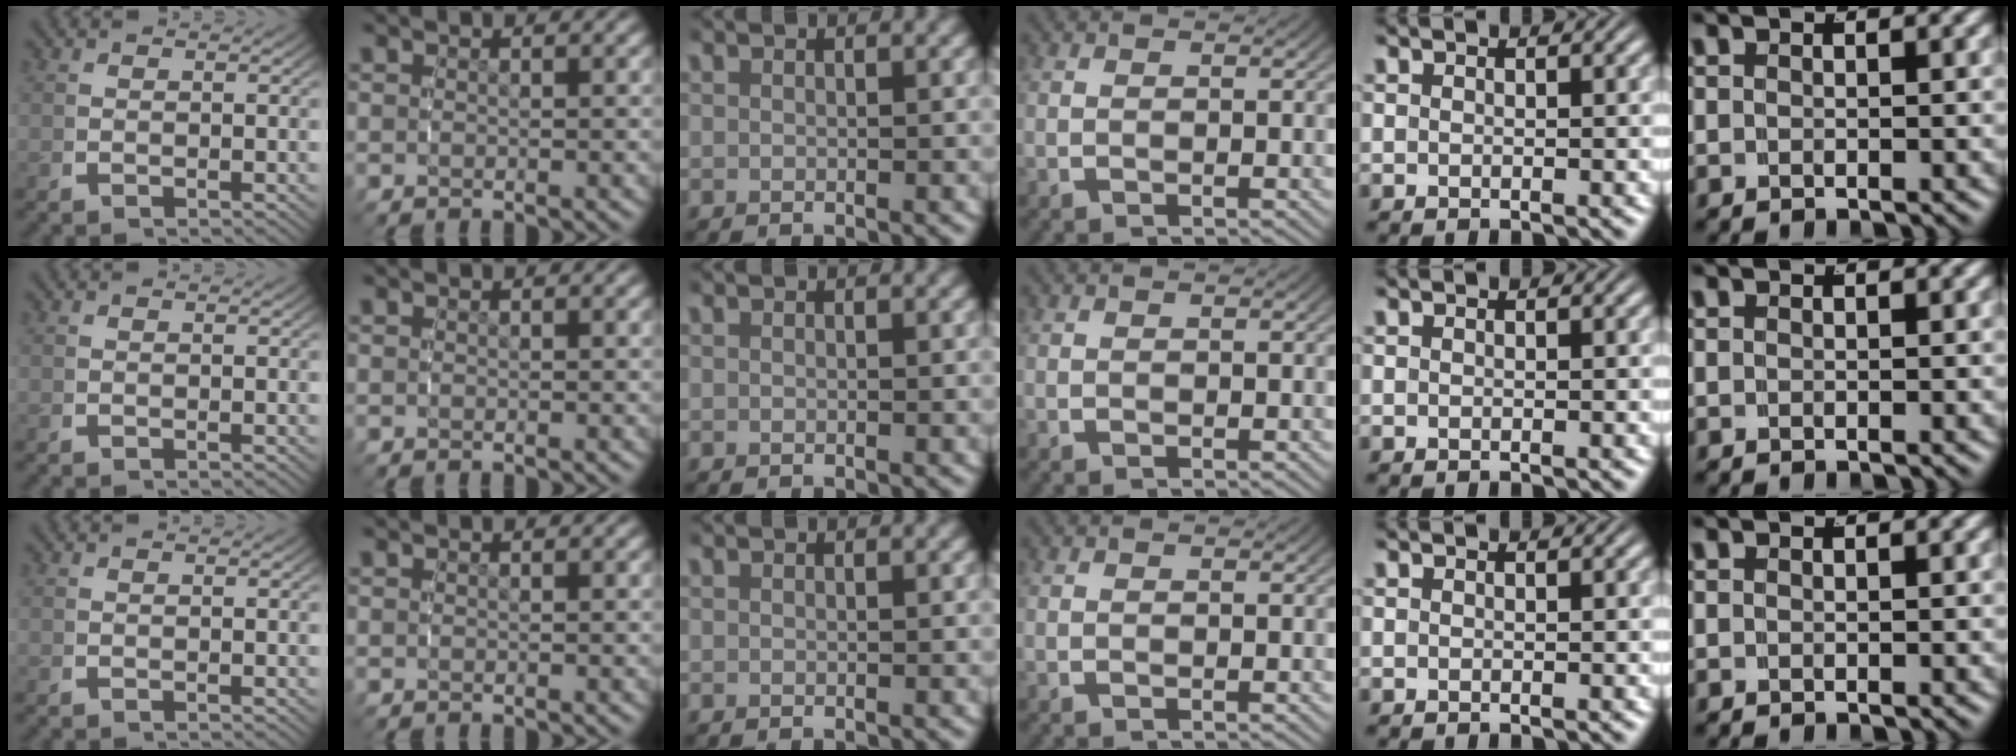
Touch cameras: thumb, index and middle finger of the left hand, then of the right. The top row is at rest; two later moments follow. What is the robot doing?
{"motion": "reach", "object": "plastic wrap"}